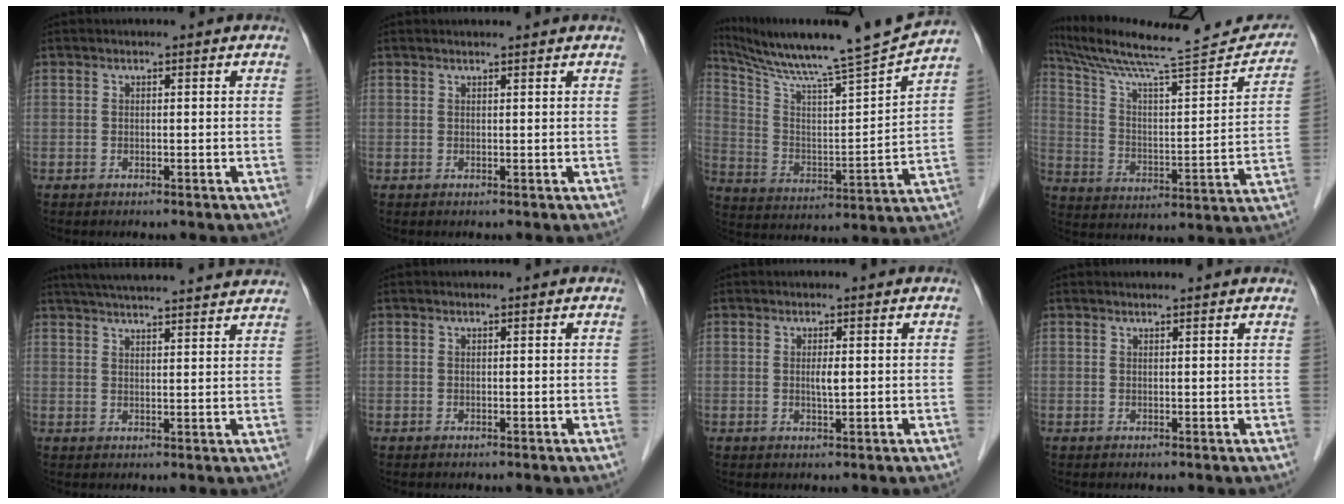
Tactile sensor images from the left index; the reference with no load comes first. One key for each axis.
{"total": 1.4, "fx": 1.4, "fy": -0.3, "fz": 0.3, "tx": -0.011, "ty": 0.005, "tz": 0.022}
{"total": 18.9, "fx": 16.8, "fy": -2.1, "fz": 8.5, "tx": -0.152, "ty": -0.036, "tz": 0.266}
{"total": 24.6, "fx": 22.4, "fy": 2.1, "fz": 10.1, "tx": -0.162, "ty": -0.021, "tz": 0.324}
{"total": 19.2, "fx": 17.8, "fy": 1.0, "fz": 7.3, "tx": -0.117, "ty": 0.028, "tz": 0.236}
{"total": 0.0}
{"total": 1.5, "fx": 0.3, "fy": 0.2, "fz": 1.5, "tx": -0.029, "ty": -0.001, "tz": 0.004}
{"total": 2.8, "fx": 2.7, "fy": 0.0, "fz": 0.7, "tx": -0.014, "ty": 0.015, "tz": 0.030}